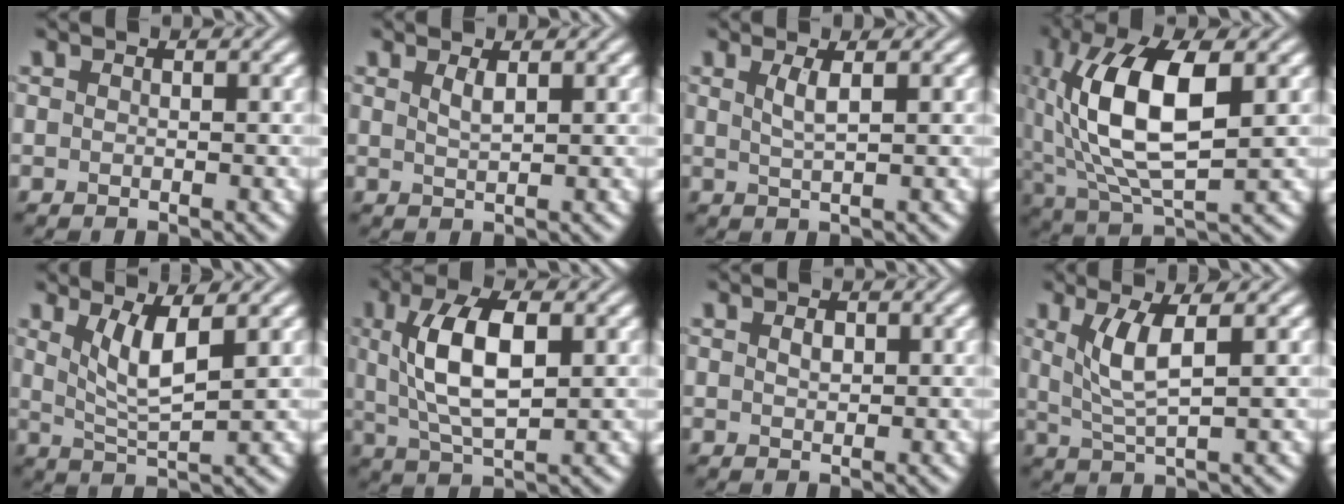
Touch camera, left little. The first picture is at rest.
{"total": 1.3, "force": [0.7, 0.3, 1.1], "torque": [-0.022, 0.000, 0.013]}
{"total": 1.9, "force": [0.7, 0.5, 1.7], "torque": [-0.032, -0.001, 0.011]}
{"total": 11.2, "force": [1.9, 4.8, 9.9], "torque": [-0.197, 0.006, 0.035]}
{"total": 4.0, "force": [1.5, 1.0, 3.6], "torque": [-0.075, -0.009, 0.033]}
{"total": 7.4, "force": [1.4, 3.1, 6.6], "torque": [-0.128, 0.008, 0.026]}
{"total": 1.1, "force": [0.4, 0.7, 0.8], "torque": [-0.016, 0.001, 0.008]}
{"total": 3.9, "force": [1.2, 0.9, 3.6], "torque": [-0.079, -0.003, 0.029]}